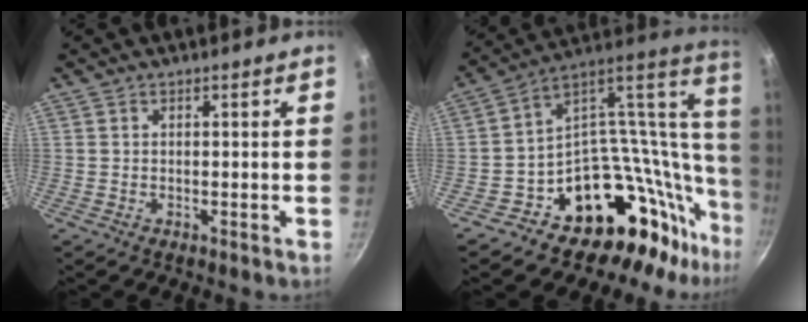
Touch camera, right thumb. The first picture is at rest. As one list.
[{"total": 21.3, "force": [-0.1, 18.1, 11.3], "torque": [-0.084, 0.012, -0.031]}]